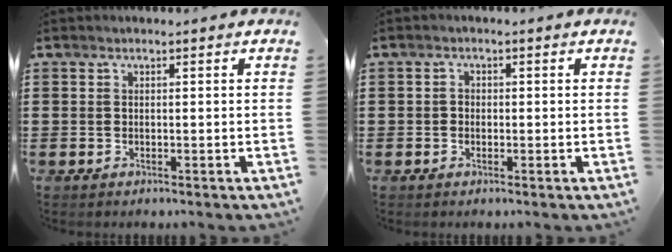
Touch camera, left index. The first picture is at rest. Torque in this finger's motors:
{"motor_torque": [-0.01, 0.02, 0.00, 0.00]}